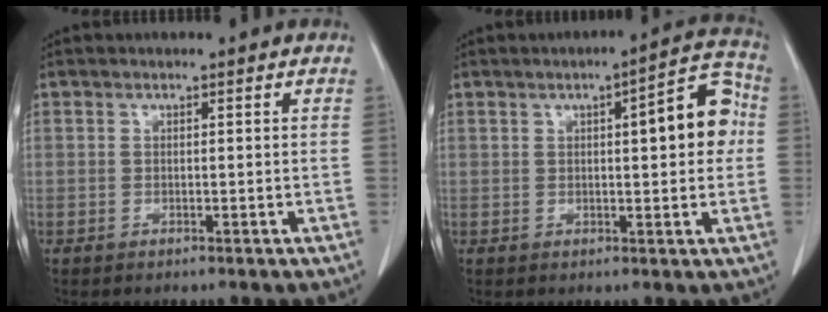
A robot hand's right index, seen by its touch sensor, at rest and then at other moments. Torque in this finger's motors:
{"motor_torque": [0.78, 0.08, 0.16, 0.03]}